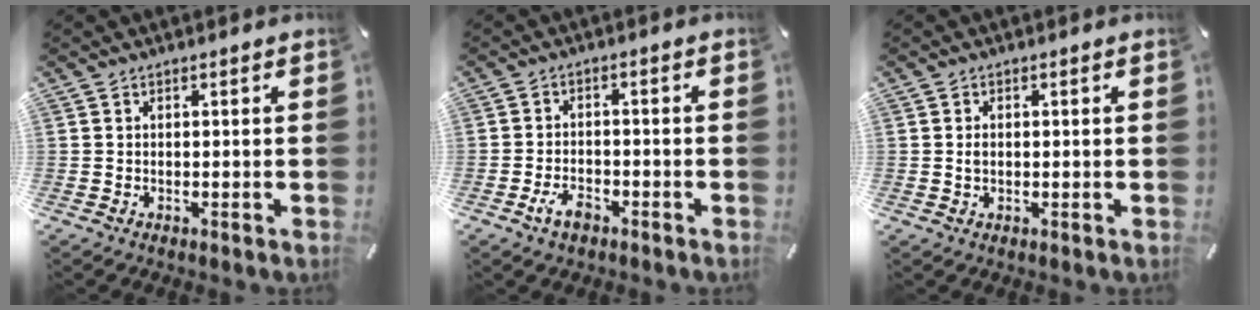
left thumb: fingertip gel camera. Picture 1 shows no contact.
{"total": 4.7, "force": [-2.8, 2.6, 2.7], "torque": [-0.062, 0.011, -0.055]}
{"total": 1.4, "force": [0.1, 0.8, 1.1], "torque": [-0.023, 0.005, 0.000]}